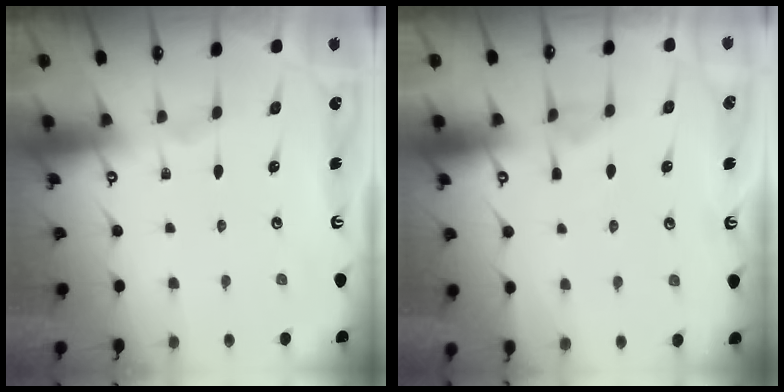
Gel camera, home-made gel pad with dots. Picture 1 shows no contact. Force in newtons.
{"total": 3.6, "press": 3.5, "slide": 0.5}